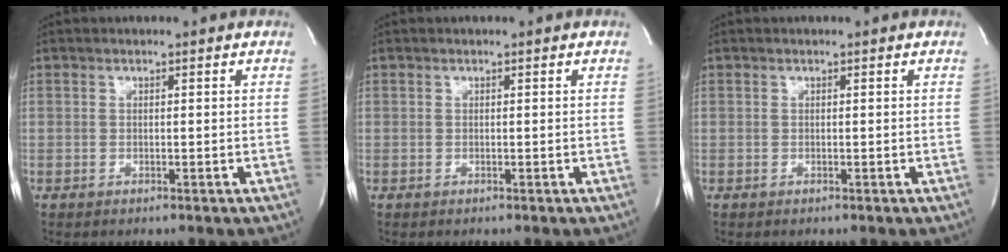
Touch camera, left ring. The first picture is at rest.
{"total": 0.0}
{"total": 0.0}